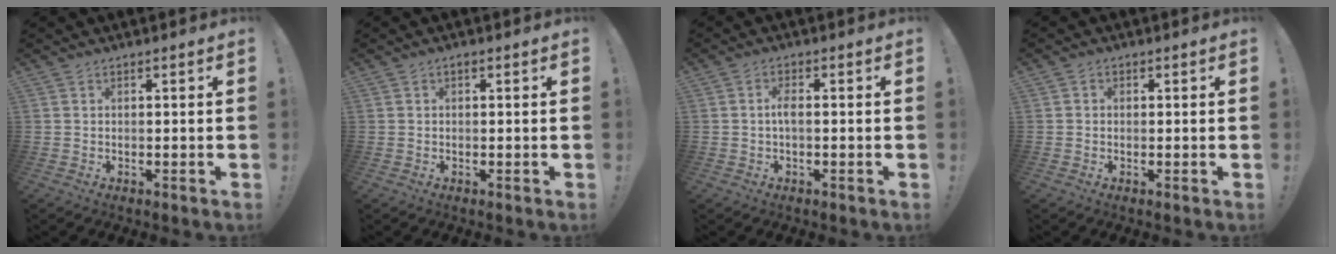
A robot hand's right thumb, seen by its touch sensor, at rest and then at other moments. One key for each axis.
{"total": 0.5, "fx": 0.2, "fy": 0.3, "fz": 0.4, "tx": -0.008, "ty": 0.001, "tz": 0.004}
{"total": 2.7, "fx": -0.4, "fy": 0.9, "fz": 2.5, "tx": -0.059, "ty": 0.007, "tz": -0.010}
{"total": 1.1, "fx": -0.3, "fy": 1.0, "fz": 0.3, "tx": -0.008, "ty": 0.004, "tz": -0.006}